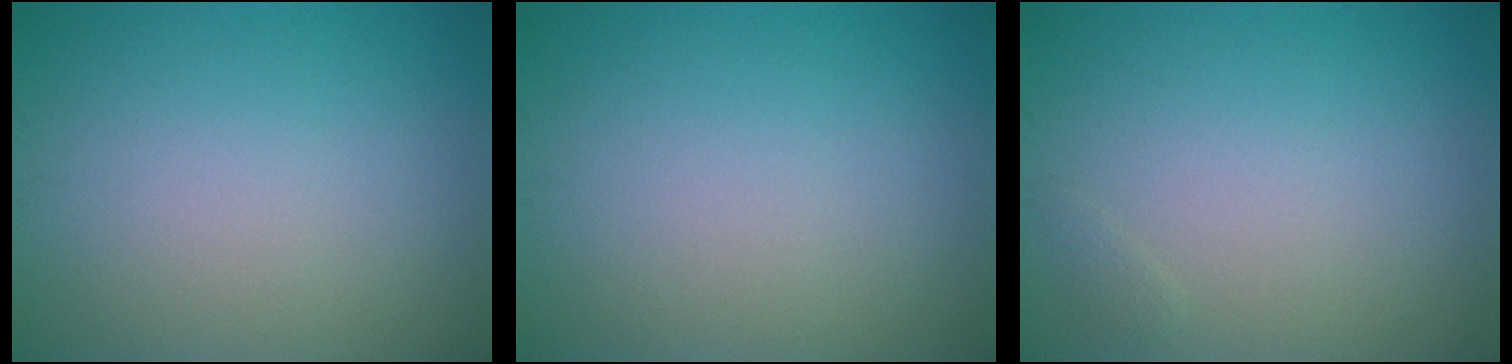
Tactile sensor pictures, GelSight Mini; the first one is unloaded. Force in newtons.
{"total": 0.0}
{"total": 0.6, "press": 0.5, "slide": 0.1}